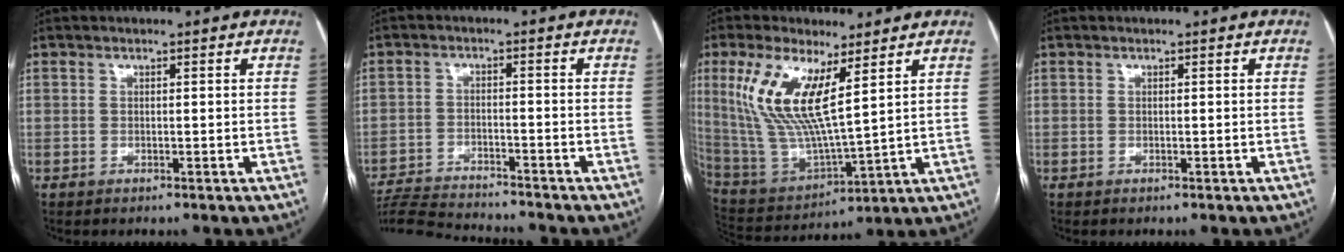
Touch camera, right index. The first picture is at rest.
{"total": 10.4, "force": [-10.0, 0.3, 2.7], "torque": [-0.045, -0.005, -0.169]}
{"total": 13.9, "force": [5.6, 3.4, 12.2], "torque": [-0.273, 0.000, 0.117]}
{"total": 0.0}